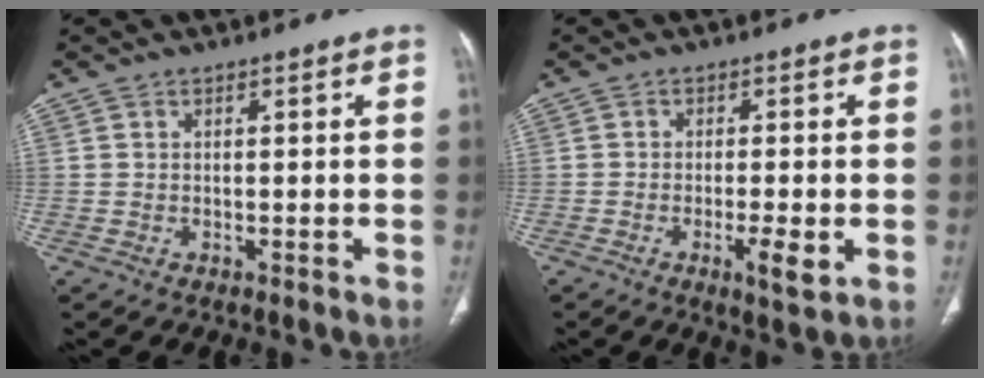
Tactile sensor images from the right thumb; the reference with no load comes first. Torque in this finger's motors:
{"motor_torque": [-0.05, 0.28, 0.20, 0.37, 0.11]}